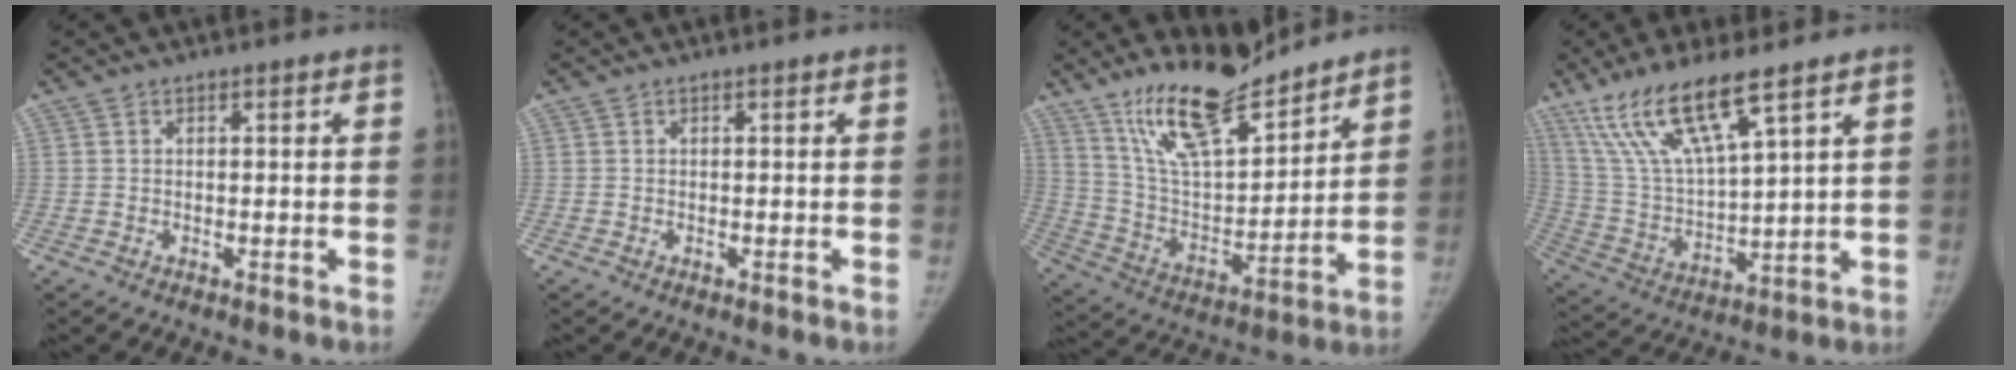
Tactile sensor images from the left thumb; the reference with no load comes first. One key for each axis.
{"total": 0.0}
{"total": 17.9, "fx": 14.1, "fy": 5.4, "fz": 9.7, "tx": -0.137, "ty": -0.084, "tz": 0.262}
{"total": 15.5, "fx": 10.1, "fy": 3.2, "fz": 11.3, "tx": -0.229, "ty": -0.039, "tz": 0.212}